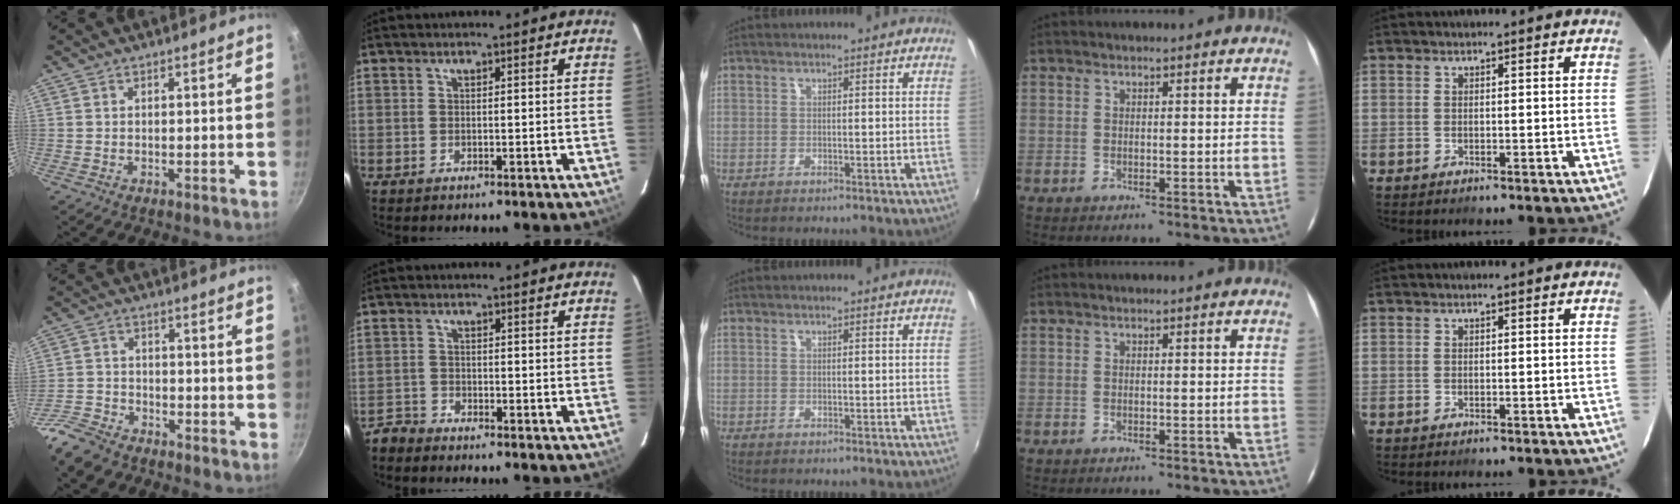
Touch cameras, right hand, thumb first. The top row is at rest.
{"thumb": {"total": 7.2, "force": [-5.8, 3.5, 2.6], "torque": [-0.050, 0.043, -0.120]}, "index": {"total": 2.7, "force": [-2.6, 0.8, -0.2], "torque": [-0.002, 0.001, -0.059]}}